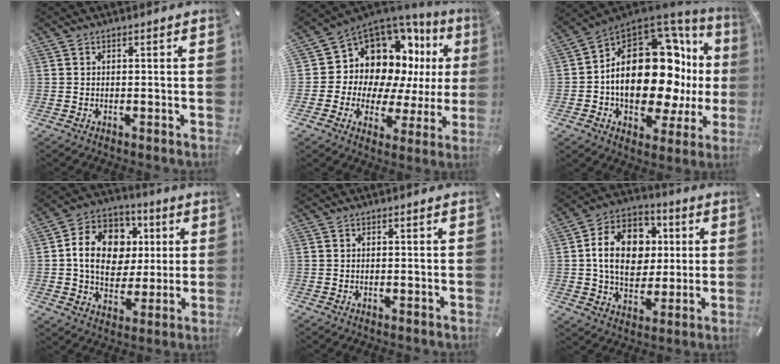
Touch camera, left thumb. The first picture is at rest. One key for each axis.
{"total": 11.9, "fx": 6.7, "fy": 9.0, "fz": 4.2, "tx": -0.065, "ty": -0.097, "tz": 0.130}
{"total": 25.8, "fx": 0.8, "fy": 15.0, "fz": 21.0, "tx": -0.354, "ty": -0.035, "tz": 0.018}
{"total": 14.8, "fx": 1.9, "fy": 12.3, "fz": 7.9, "tx": -0.144, "ty": 0.013, "tz": 0.040}
{"total": 0.0}
{"total": 15.8, "fx": 1.7, "fy": 12.5, "fz": 9.5, "tx": -0.173, "ty": 0.014, "tz": 0.032}